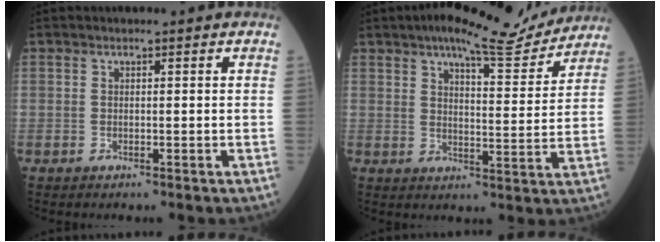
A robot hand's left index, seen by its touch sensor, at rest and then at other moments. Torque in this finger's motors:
{"motor_torque": [1.07, -1.09, 0.49, 0.06]}